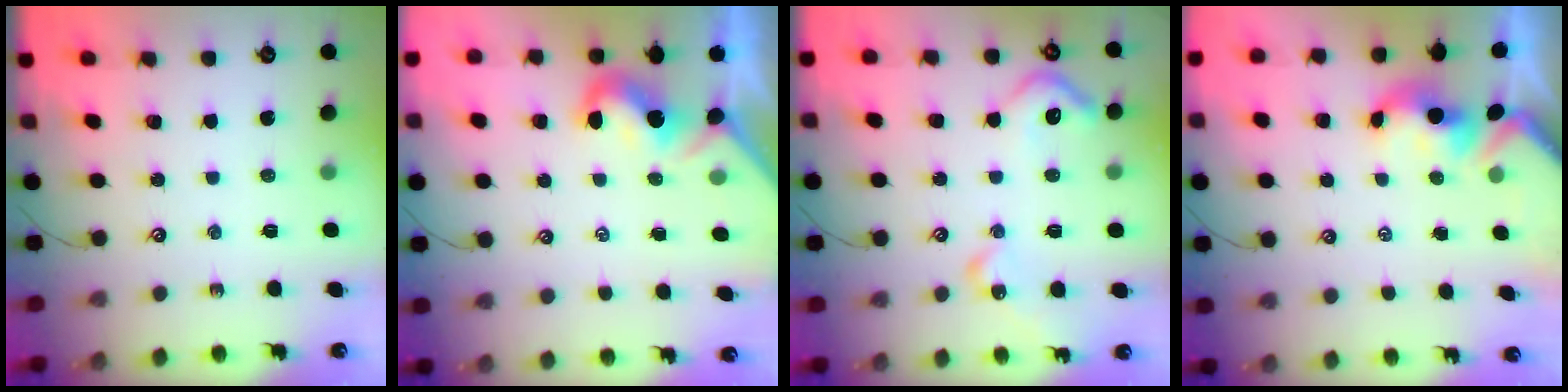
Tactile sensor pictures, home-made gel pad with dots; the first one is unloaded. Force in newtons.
{"total": 2.2, "press": 2.1, "slide": 0.6}
{"total": 8.9, "press": 8.8, "slide": 1.1}
{"total": 1.6, "press": 1.5, "slide": 0.7}